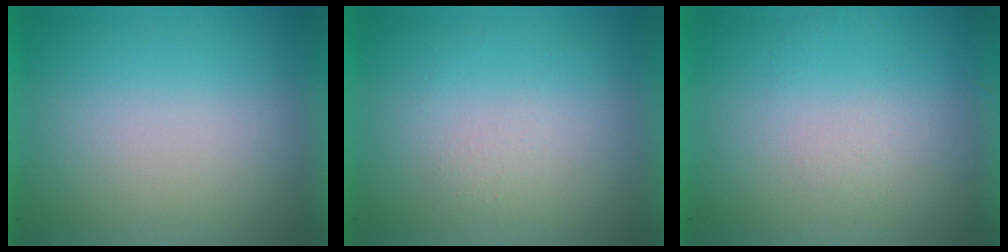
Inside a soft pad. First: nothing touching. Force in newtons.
{"total": 1.1}
{"total": 1.3}